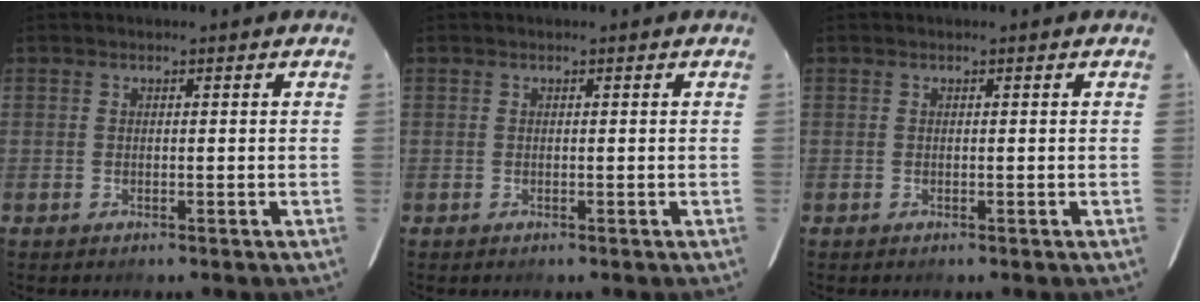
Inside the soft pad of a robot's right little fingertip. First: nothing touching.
{"total": 0.0}
{"total": 0.0}